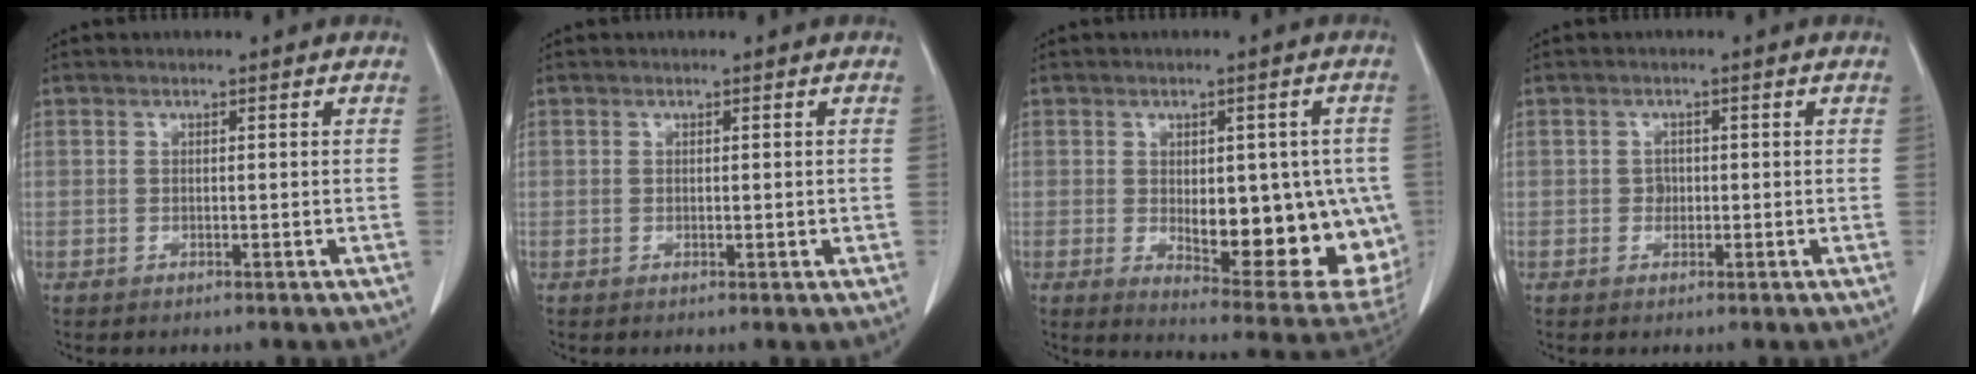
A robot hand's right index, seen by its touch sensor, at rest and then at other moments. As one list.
[{"total": 0.8, "force": [0.0, 0.3, 0.7], "torque": [-0.012, -0.002, 0.002]}, {"total": 18.8, "force": [-3.0, 7.2, 17.0], "torque": [-0.155, 0.007, -0.010]}, {"total": 1.2, "force": [-0.1, 1.1, 0.5], "torque": [-0.006, 0.004, -0.002]}]